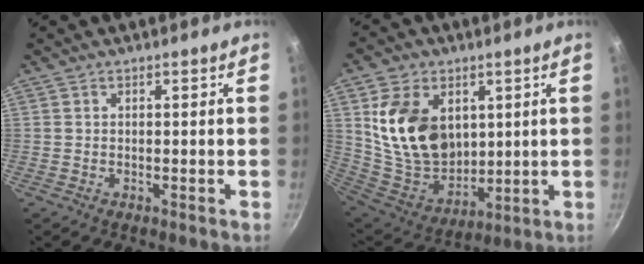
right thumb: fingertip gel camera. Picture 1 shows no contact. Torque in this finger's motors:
{"motor_torque": [-0.18, 1.10, 1.57, -0.26, 0.18]}